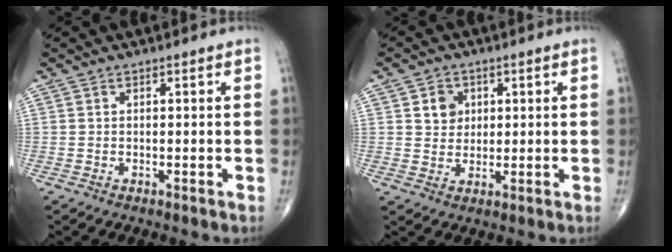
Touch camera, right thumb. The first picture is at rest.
{"total": 4.5, "force": [1.4, 3.9, 1.8], "torque": [-0.006, -0.005, 0.023]}